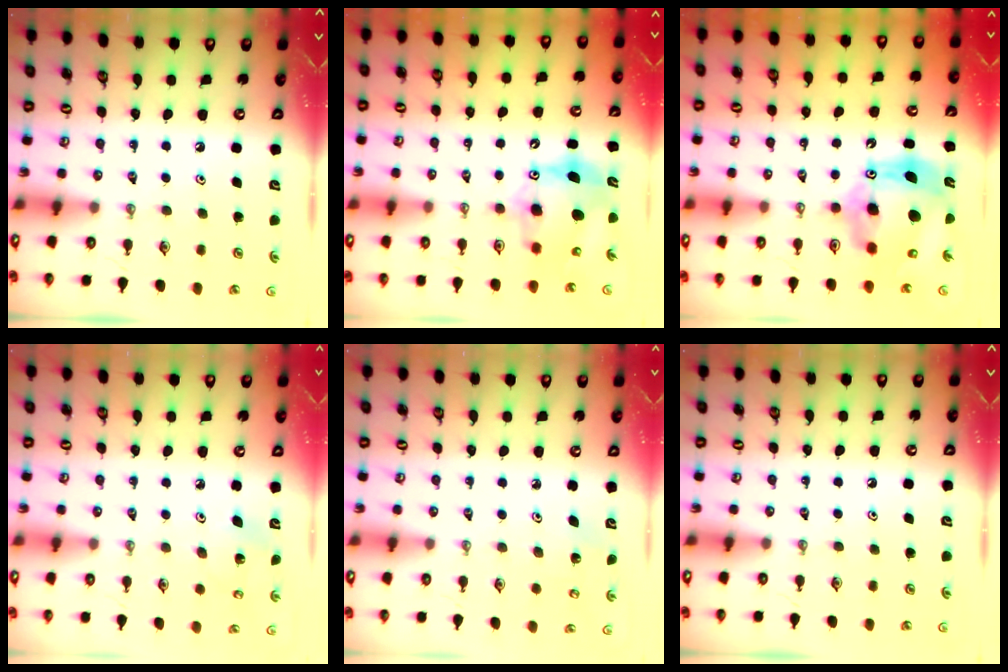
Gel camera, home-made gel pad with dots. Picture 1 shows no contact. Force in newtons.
{"total": 10.2, "press": 10.1, "slide": 0.9}
{"total": 16.2, "press": 16.1, "slide": 1.5}
{"total": 4.1, "press": 4.1, "slide": 0.3}
{"total": 2.8, "press": 2.8, "slide": 0.3}
{"total": 0.0}